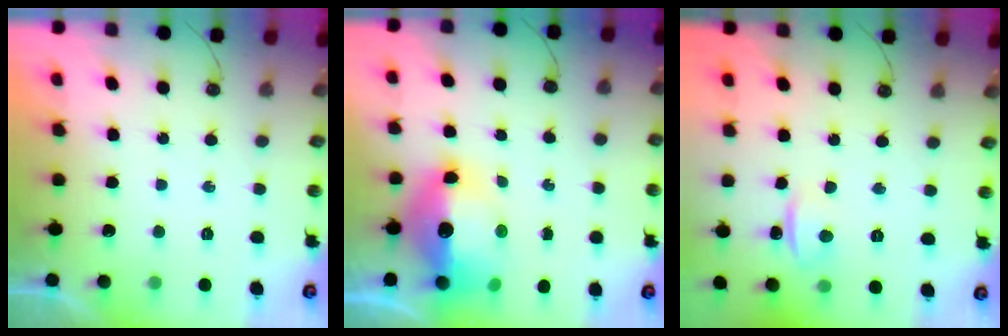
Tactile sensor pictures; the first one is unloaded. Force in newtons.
{"total": 16.2, "press": 15.9, "slide": 3.2}
{"total": 1.5, "press": 1.3, "slide": 0.7}